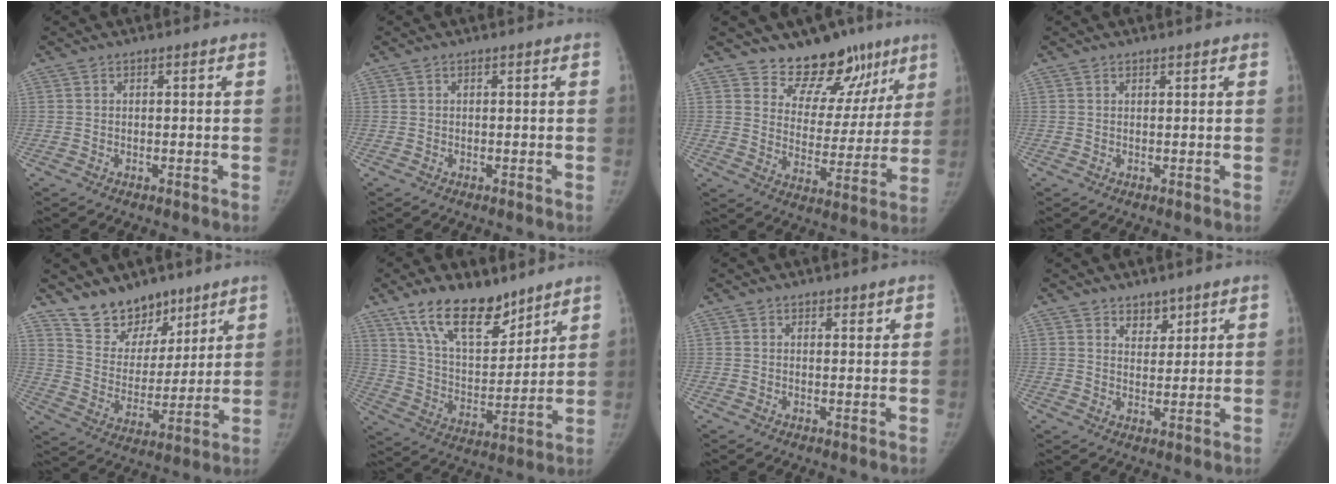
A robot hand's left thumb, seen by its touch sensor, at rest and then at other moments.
{"total": 0.0}
{"total": 14.5, "force": [11.1, 8.2, 4.5], "torque": [0.000, -0.075, 0.158]}
{"total": 0.6, "force": [0.5, 0.3, 0.0], "torque": [0.003, -0.004, 0.007]}
{"total": 12.5, "force": [9.8, 7.0, 3.2], "torque": [-0.004, -0.074, 0.183]}
{"total": 16.2, "force": [11.6, 7.3, 8.6], "torque": [-0.105, -0.073, 0.215]}
{"total": 1.4, "force": [1.2, 0.7, 0.4], "torque": [0.009, -0.007, 0.015]}
{"total": 3.8, "force": [2.9, 2.2, 1.2], "torque": [0.004, -0.022, 0.049]}